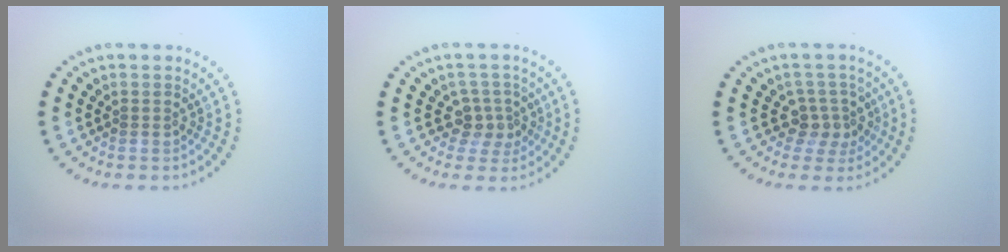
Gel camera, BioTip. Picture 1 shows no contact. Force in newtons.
{"total": 2.5, "press": 1.9, "slide": 1.6}
{"total": 2.7, "press": 2.1, "slide": 1.7}